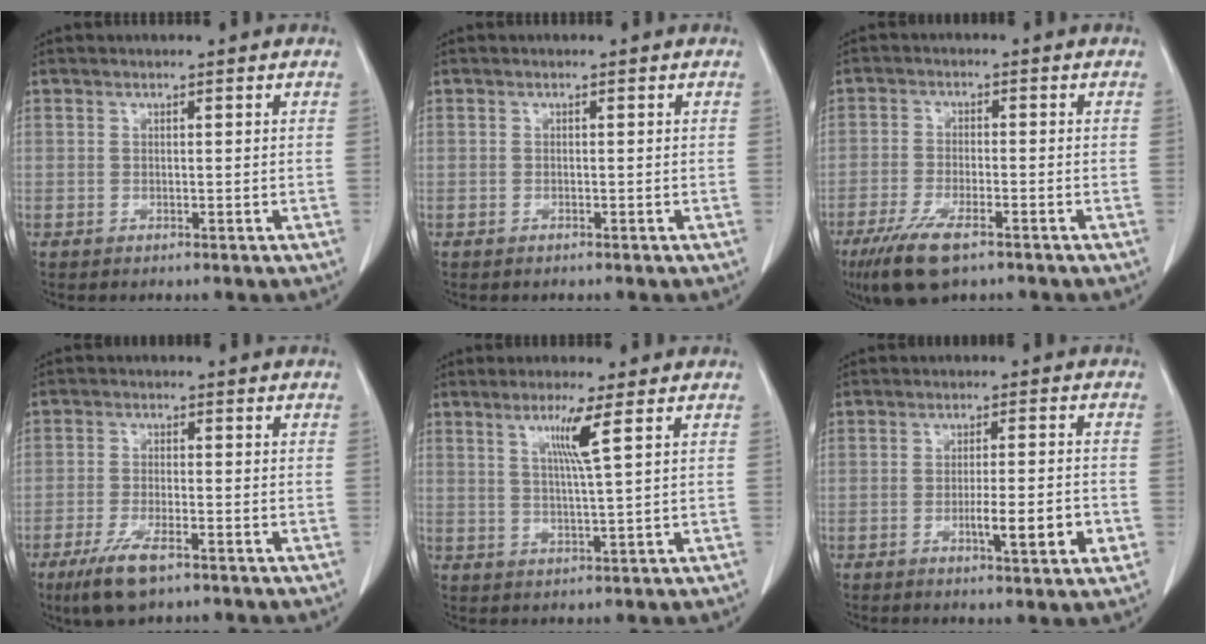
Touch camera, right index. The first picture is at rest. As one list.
[{"total": 0.0}, {"total": 8.3, "force": [-5.4, 2.0, 6.0], "torque": [-0.116, -0.018, -0.093]}, {"total": 6.9, "force": [-4.3, 1.5, 5.1], "torque": [-0.105, -0.014, -0.074]}, {"total": 5.0, "force": [2.1, -1.1, 4.4], "torque": [-0.083, -0.007, 0.041]}, {"total": 7.1, "force": [-2.3, 0.8, 6.6], "torque": [-0.099, -0.004, -0.030]}]